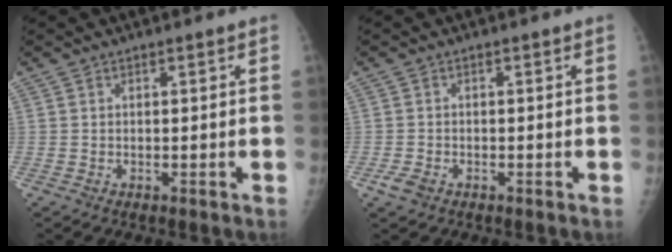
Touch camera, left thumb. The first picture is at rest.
{"total": 2.3, "force": [-1.2, 1.5, 1.3], "torque": [-0.025, 0.000, -0.022]}